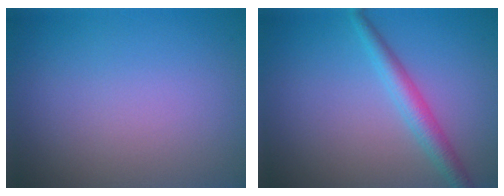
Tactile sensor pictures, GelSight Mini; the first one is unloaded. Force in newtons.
{"total": 2.6, "press": 2.6, "slide": 0.0}